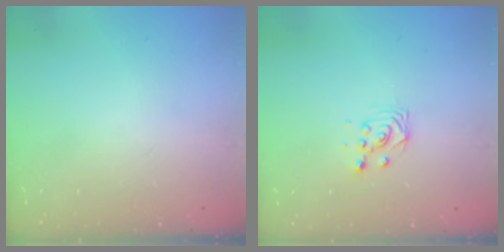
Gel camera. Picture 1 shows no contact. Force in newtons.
{"total": 2.9, "press": 2.9, "slide": 0.1}